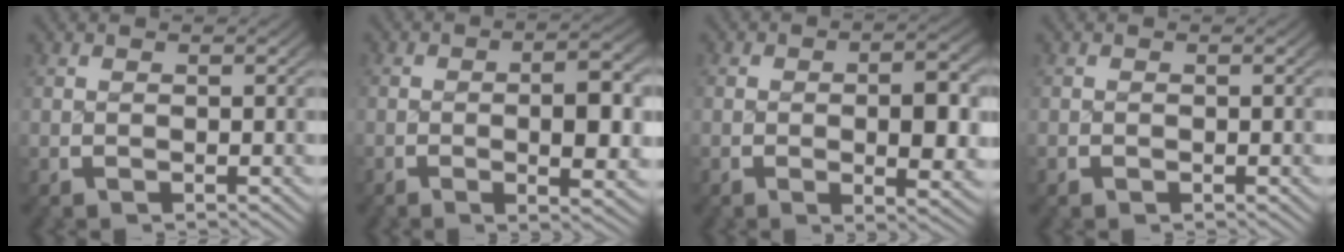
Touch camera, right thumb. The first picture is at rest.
{"total": 5.0, "force": [-0.3, 1.6, 4.7], "torque": [-0.065, -0.003, -0.006]}
{"total": 4.3, "force": [-0.1, 1.7, 4.0], "torque": [-0.058, -0.007, 0.000]}
{"total": 0.5, "force": [-0.3, 0.4, 0.2], "torque": [-0.006, -0.001, -0.006]}